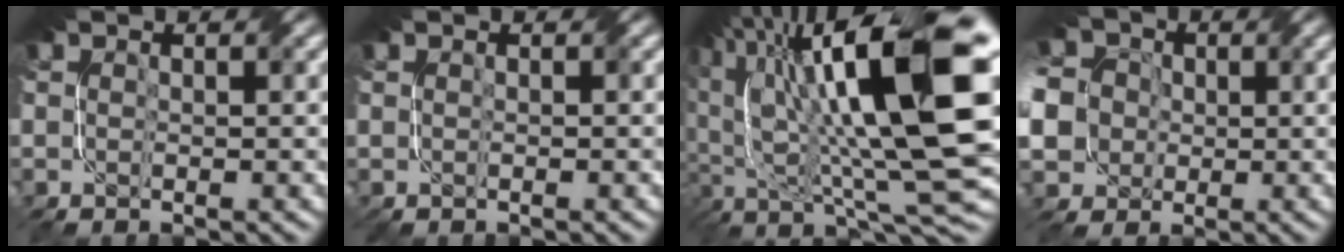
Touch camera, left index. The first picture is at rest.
{"total": 0.0}
{"total": 18.2, "force": [4.1, 5.7, 16.8], "torque": [-0.276, 0.020, 0.076]}
{"total": 10.8, "force": [-1.0, 9.6, 4.8], "torque": [-0.117, -0.002, -0.050]}